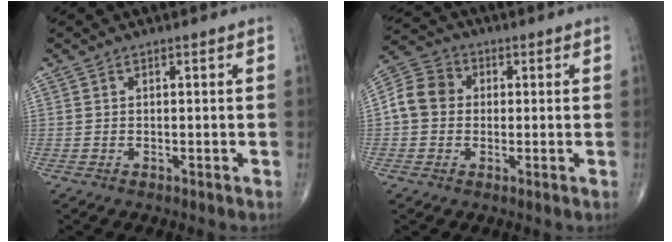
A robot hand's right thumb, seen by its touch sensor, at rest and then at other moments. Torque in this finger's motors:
{"motor_torque": [-0.22, 0.36, 0.20, -0.02, 0.08]}